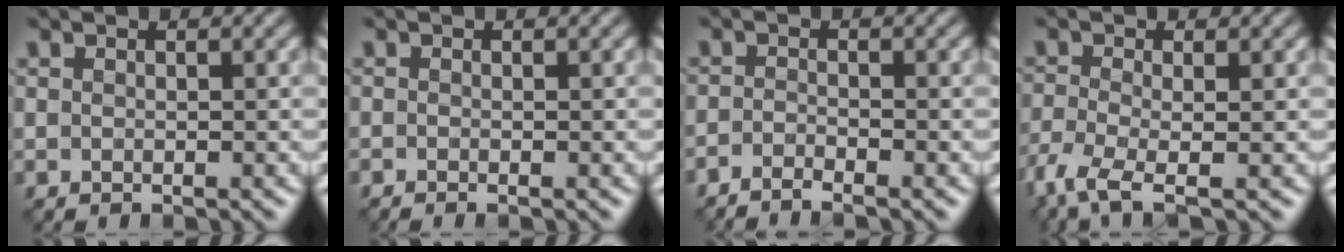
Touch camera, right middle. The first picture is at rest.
{"total": 0.5, "force": [-0.4, -0.1, 0.3], "torque": [-0.011, -0.003, -0.009]}
{"total": 1.8, "force": [-1.7, -0.1, 0.7], "torque": [-0.016, -0.005, -0.040]}
{"total": 4.9, "force": [-3.0, 1.3, 3.6], "torque": [-0.093, -0.014, -0.070]}